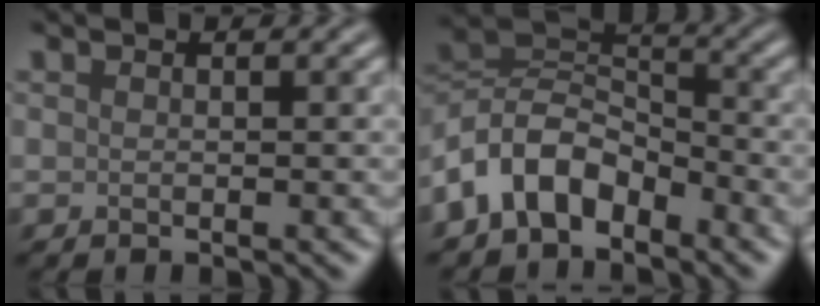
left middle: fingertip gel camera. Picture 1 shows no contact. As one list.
[{"total": 7.0, "force": [-4.0, 4.1, 3.9], "torque": [-0.069, 0.009, -0.092]}]